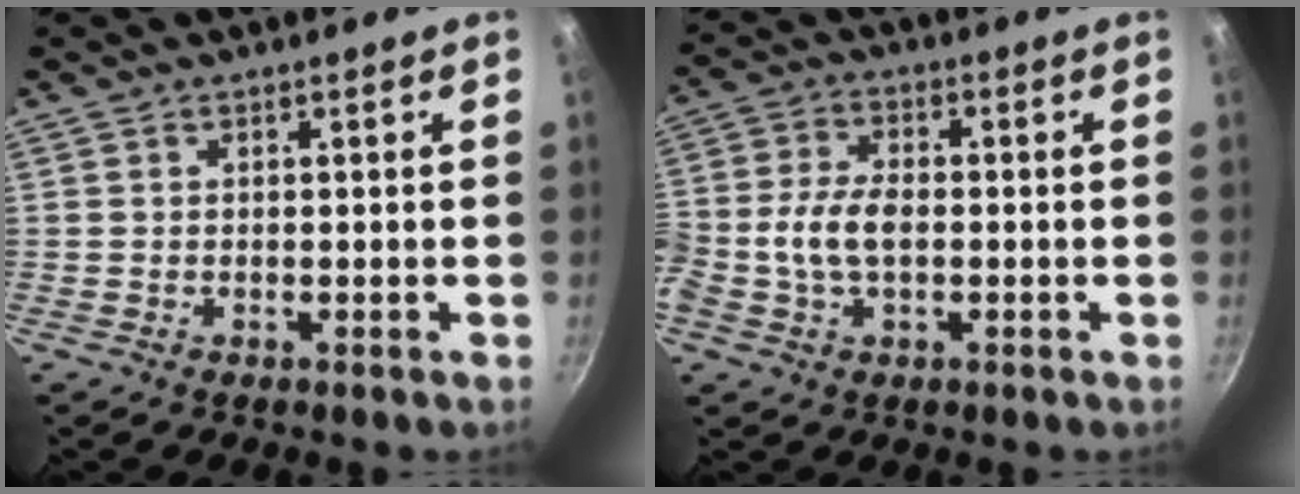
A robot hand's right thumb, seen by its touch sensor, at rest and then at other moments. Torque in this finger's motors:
{"motor_torque": [-0.02, 0.16, 0.04, -0.04, 0.08]}